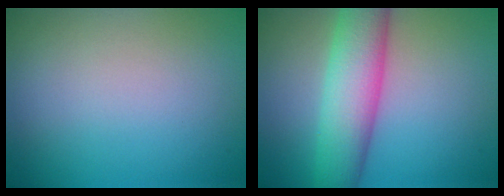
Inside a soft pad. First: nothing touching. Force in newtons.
{"total": 7.3, "press": 7.3, "slide": 0.2}